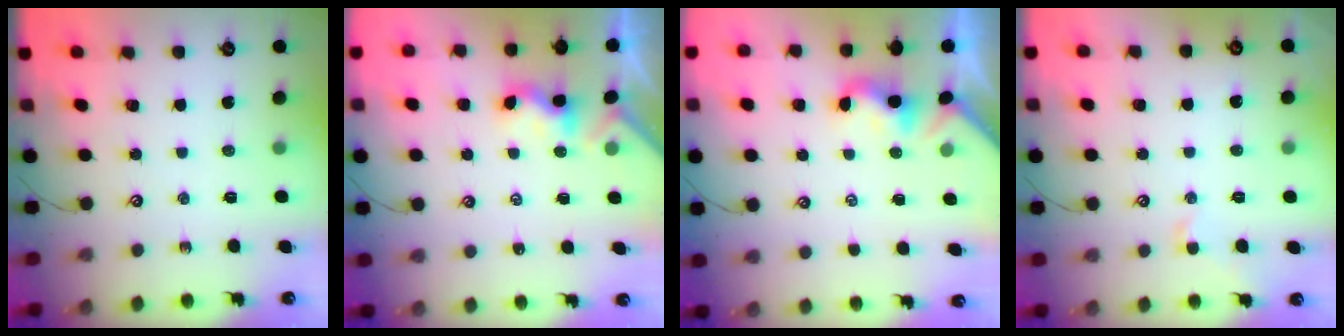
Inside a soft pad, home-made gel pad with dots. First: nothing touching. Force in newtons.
{"total": 2.1, "press": 2.1, "slide": 0.3}
{"total": 1.9, "press": 1.9, "slide": 0.6}
{"total": 0.5, "press": 0.1, "slide": 0.5}